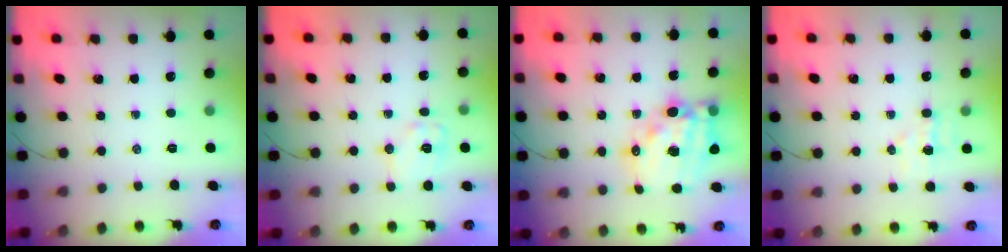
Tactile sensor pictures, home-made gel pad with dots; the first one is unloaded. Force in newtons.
{"total": 9.0, "press": 8.9, "slide": 1.0}
{"total": 17.3, "press": 16.8, "slide": 3.8}
{"total": 5.5, "press": 5.4, "slide": 1.1}